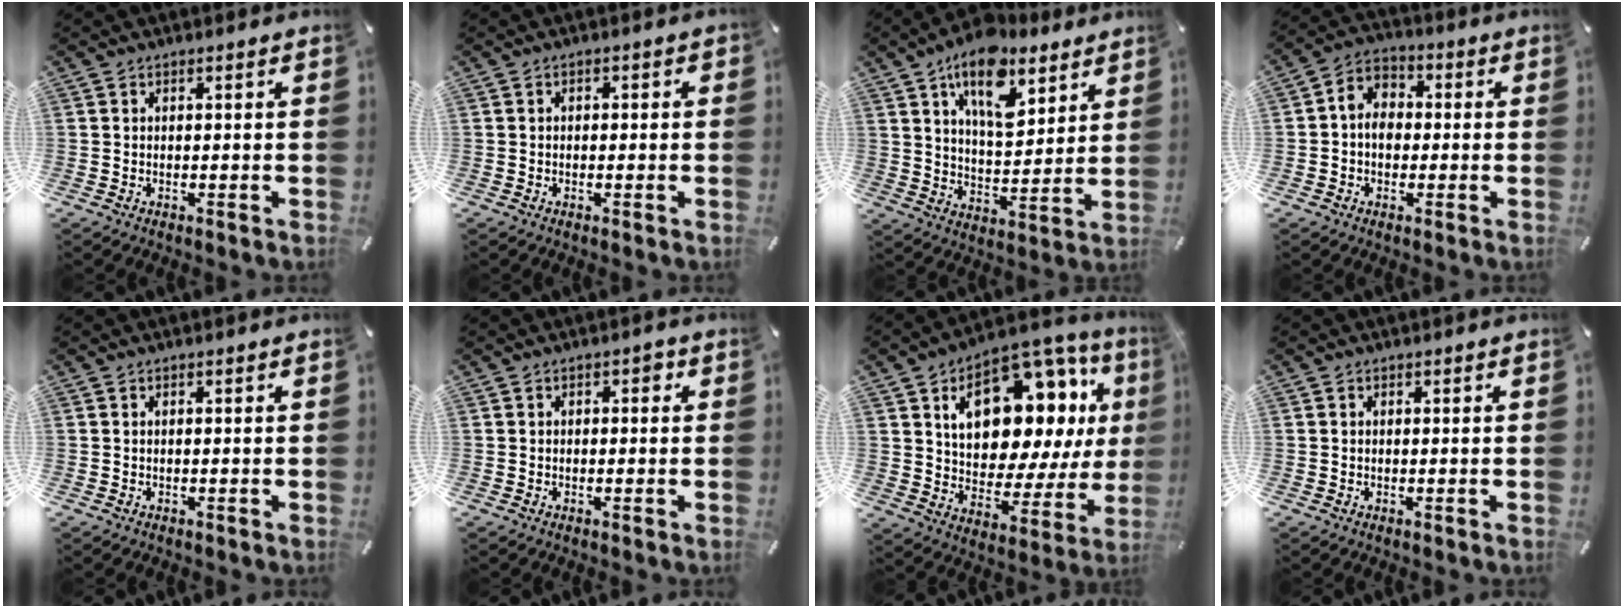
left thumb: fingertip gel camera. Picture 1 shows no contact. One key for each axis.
{"total": 0.9, "fx": -0.4, "fy": 0.6, "fz": 0.6, "tx": -0.010, "ty": 0.003, "tz": -0.009}
{"total": 15.2, "fx": 9.5, "fy": 7.9, "fz": 8.9, "tx": -0.143, "ty": -0.042, "tz": 0.167}
{"total": 6.1, "fx": -0.8, "fy": 5.1, "fz": 3.2, "tx": -0.074, "ty": 0.014, "tz": -0.017}
{"total": 0.0}
{"total": 1.7, "fx": 0.1, "fy": 1.1, "fz": 1.3, "tx": -0.018, "ty": 0.005, "tz": -0.003}
{"total": 20.7, "fx": 8.8, "fy": 12.2, "fz": 14.2, "tx": -0.217, "ty": -0.045, "tz": 0.151}
{"total": 0.0}